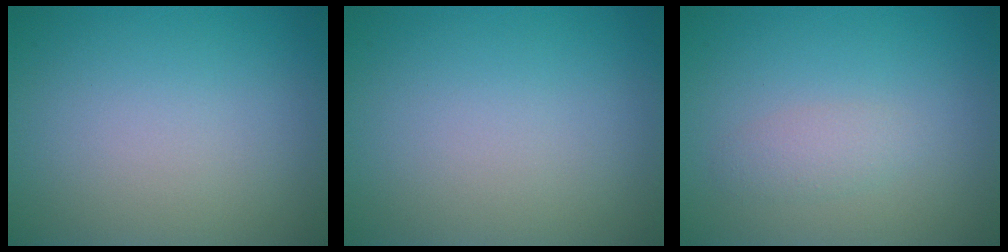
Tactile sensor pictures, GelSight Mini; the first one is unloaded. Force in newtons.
{"total": 0.0}
{"total": 1.4, "press": 1.4, "slide": 0.1}